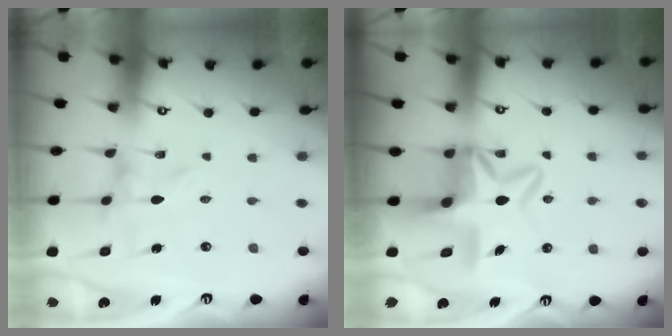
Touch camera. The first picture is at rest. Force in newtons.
{"total": 9.8, "press": 9.7, "slide": 1.9}